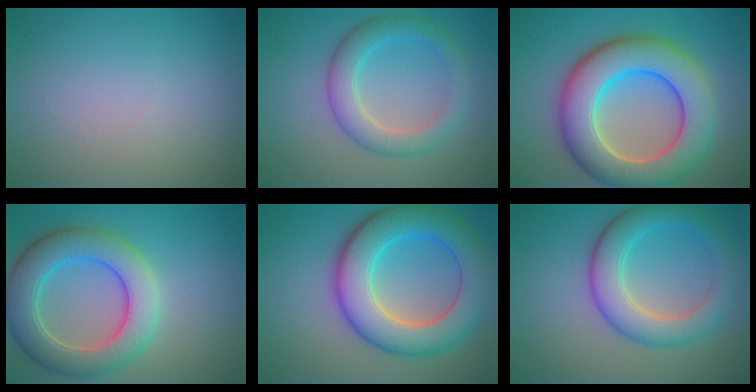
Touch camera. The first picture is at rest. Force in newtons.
{"total": 4.3, "press": 4.3, "slide": 0.2}
{"total": 11.2, "press": 11.2, "slide": 0.5}
{"total": 7.3, "press": 7.3, "slide": 0.4}
{"total": 9.5, "press": 9.5, "slide": 0.6}
{"total": 5.9, "press": 5.9, "slide": 0.1}